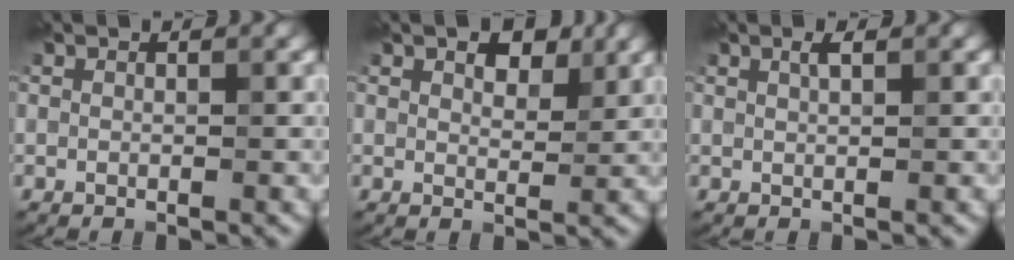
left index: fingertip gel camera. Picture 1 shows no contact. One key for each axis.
{"total": 3.5, "fx": 2.2, "fy": 1.7, "fz": 2.2, "tx": -0.032, "ty": 0.002, "tz": 0.031}
{"total": 1.0, "fx": 0.6, "fy": 0.2, "fz": 0.8, "tx": -0.017, "ty": 0.002, "tz": 0.010}